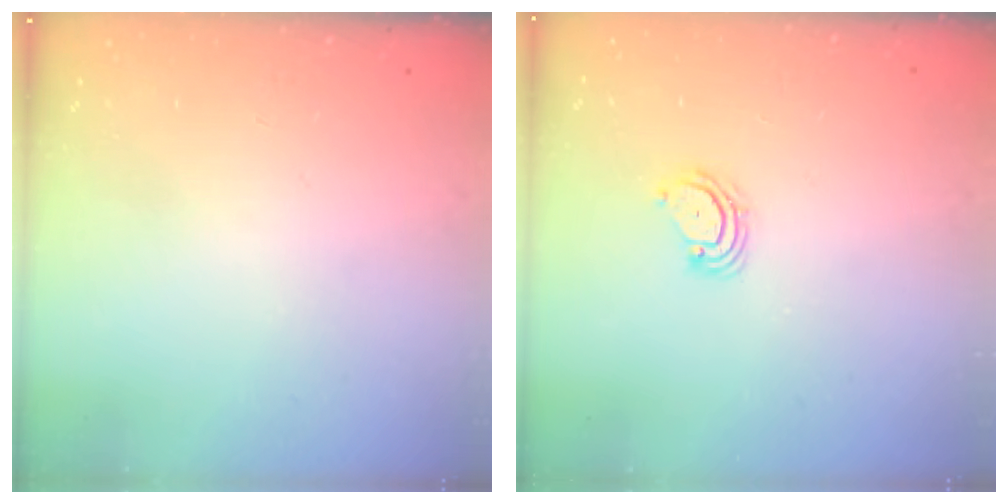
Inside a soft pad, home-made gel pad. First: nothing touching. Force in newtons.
{"total": 4.7, "press": 4.6, "slide": 0.4}